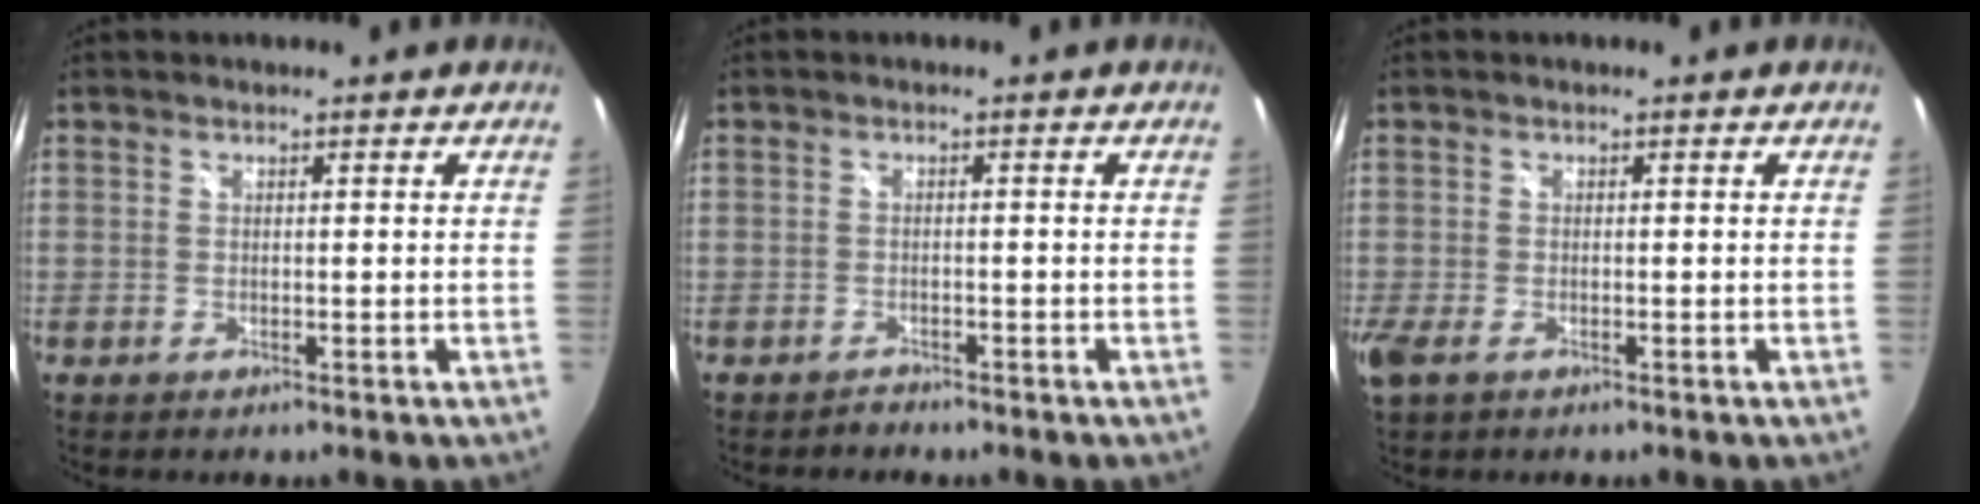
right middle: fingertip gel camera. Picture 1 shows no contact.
{"total": 1.0, "force": [-1.0, 0.2, 0.0], "torque": [-0.002, -0.001, -0.018]}
{"total": 3.5, "force": [-1.8, 1.7, 2.4], "torque": [-0.054, -0.012, -0.033]}